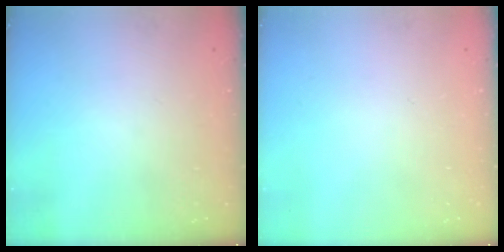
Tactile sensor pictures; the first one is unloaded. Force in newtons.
{"total": 0.0}